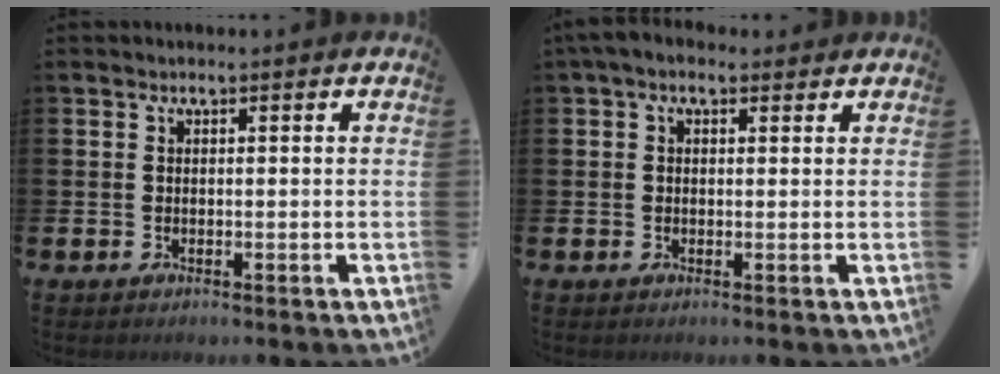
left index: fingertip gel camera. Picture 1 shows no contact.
{"total": 2.4, "force": [1.6, 1.4, 1.3], "torque": [-0.023, 0.006, 0.026]}